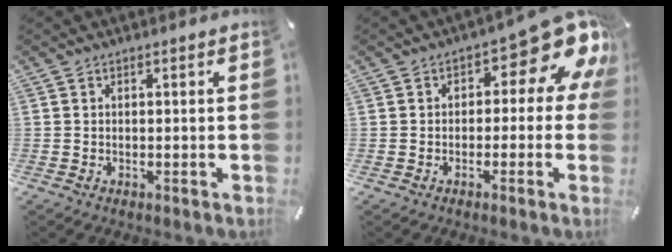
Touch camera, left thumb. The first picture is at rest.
{"total": 12.2, "force": [5.6, 5.6, 9.3], "torque": [-0.117, -0.044, 0.094]}